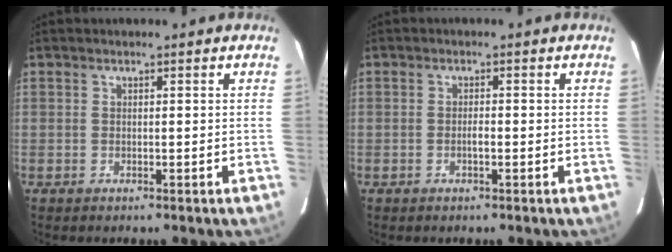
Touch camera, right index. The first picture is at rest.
{"total": 1.2, "force": [-0.4, 0.2, 1.1], "torque": [-0.022, 0.002, -0.009]}